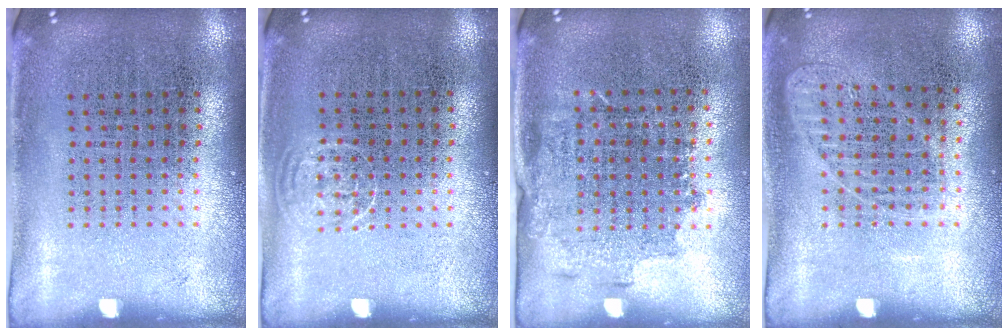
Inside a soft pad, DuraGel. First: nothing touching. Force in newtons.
{"total": 0.6, "press": 0.4, "slide": 0.4}
{"total": 1.5, "press": 1.2, "slide": 1.0}
{"total": 0.9, "press": 0.9, "slide": 0.1}